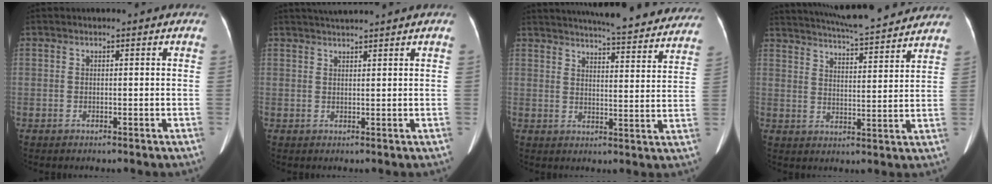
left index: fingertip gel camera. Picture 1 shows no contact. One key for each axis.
{"total": 3.8, "fx": 3.5, "fy": -0.8, "fz": 1.3, "tx": -0.016, "ty": 0.024, "tz": 0.059}
{"total": 25.2, "fx": 23.0, "fy": 3.5, "fz": 9.6, "tx": -0.139, "ty": -0.042, "tz": 0.274}
{"total": 18.9, "fx": 17.2, "fy": 1.9, "fz": 7.5, "tx": -0.123, "ty": 0.014, "tz": 0.236}